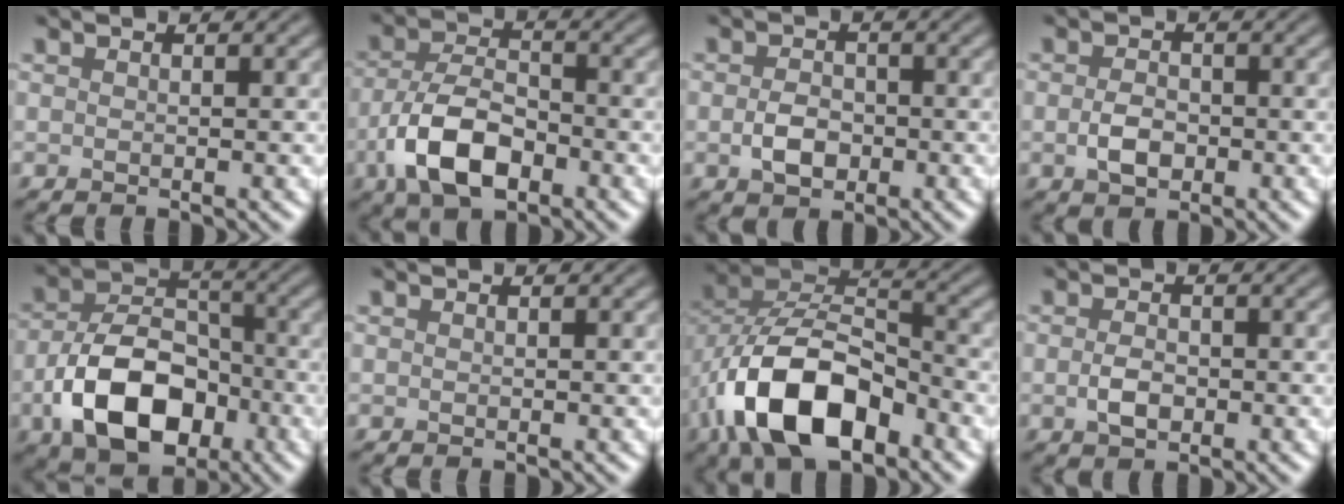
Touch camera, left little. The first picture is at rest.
{"total": 6.9, "force": [-3.2, 3.6, 4.9], "torque": [-0.101, -0.003, -0.068]}
{"total": 2.8, "force": [-0.8, 2.0, 1.9], "torque": [-0.036, -0.002, -0.019]}
{"total": 2.5, "force": [-0.7, 1.7, 1.7], "torque": [-0.036, -0.002, -0.016]}
{"total": 9.7, "force": [-3.7, 6.1, 6.6], "torque": [-0.123, -0.003, -0.065]}
{"total": 0.0}
{"total": 11.0, "force": [-5.3, 5.8, 7.7], "torque": [-0.154, 0.008, -0.101]}
{"total": 2.1, "force": [-0.5, 1.3, 1.5], "torque": [-0.031, -0.002, -0.013]}